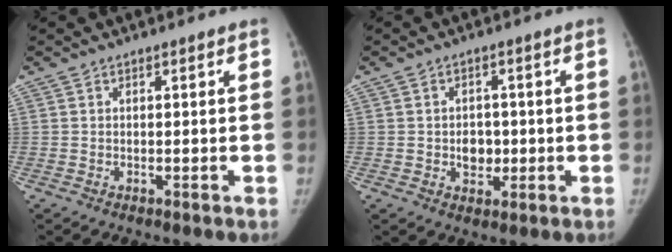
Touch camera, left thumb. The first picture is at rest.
{"total": 4.3, "force": [-0.4, 3.4, 2.6], "torque": [-0.013, 0.003, -0.001]}